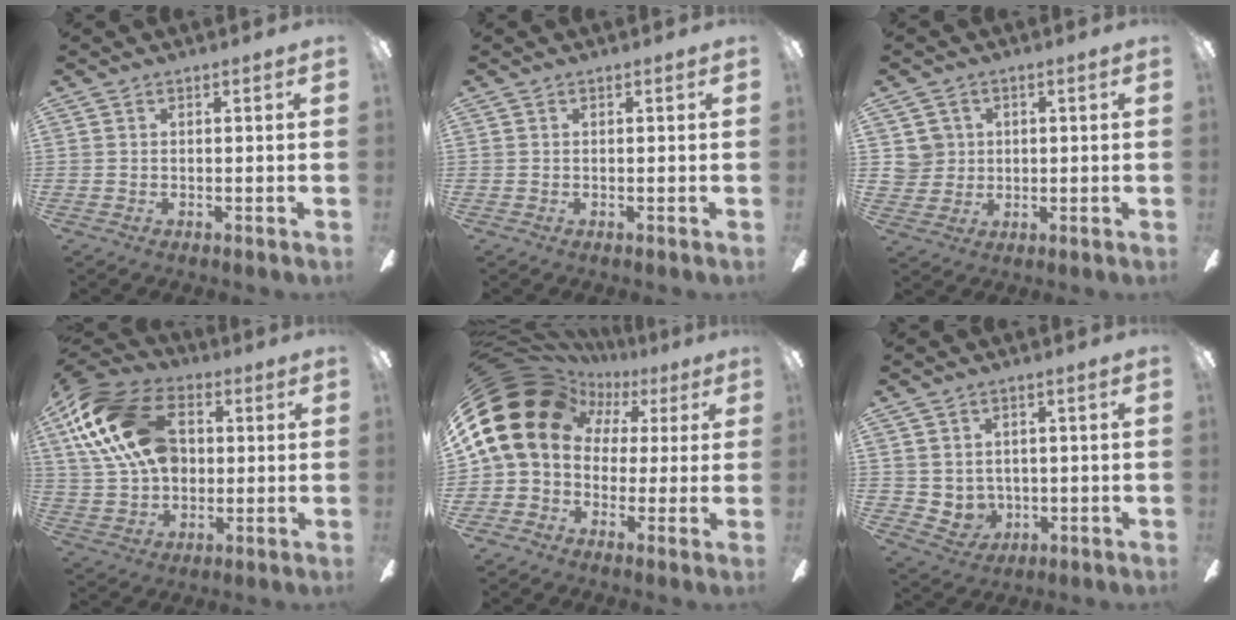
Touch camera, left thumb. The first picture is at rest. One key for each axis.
{"total": 0.0}
{"total": 5.1, "fx": 1.2, "fy": 4.9, "fz": 0.5, "tx": -0.011, "ty": 0.008, "tz": 0.023}
{"total": 21.7, "fx": 5.6, "fy": 14.6, "fz": 15.0, "tx": -0.308, "ty": 0.014, "tz": 0.101}
{"total": 16.7, "fx": 3.8, "fy": 13.4, "fz": 9.2, "tx": -0.225, "ty": -0.017, "tz": 0.067}
{"total": 4.0, "fx": 1.3, "fy": 3.8, "fz": 0.5, "tx": -0.023, "ty": -0.012, "tz": 0.026}